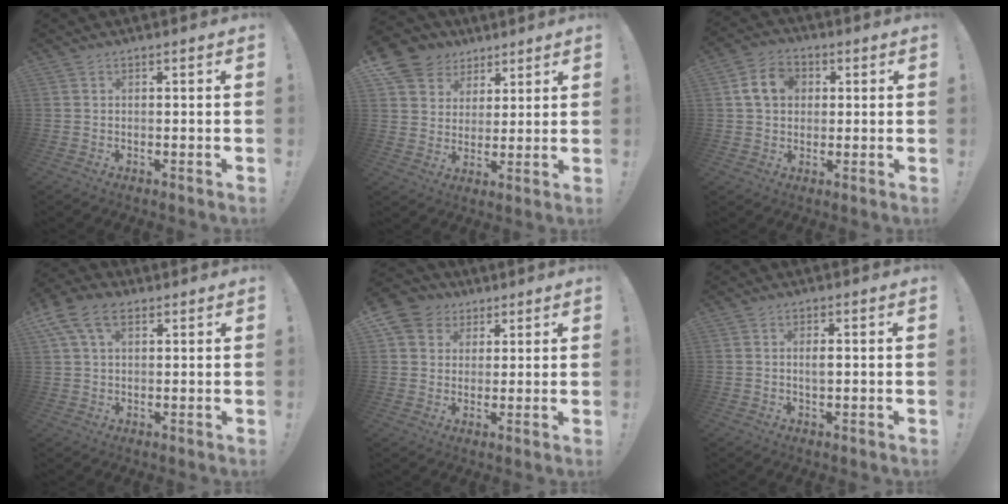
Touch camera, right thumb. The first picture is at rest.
{"total": 10.6, "force": [6.1, 8.4, 2.3], "torque": [-0.039, -0.043, 0.124]}
{"total": 9.3, "force": [2.3, 7.3, 5.2], "torque": [-0.080, 0.012, 0.048]}
{"total": 9.6, "force": [4.5, 5.8, 6.1], "torque": [-0.109, 0.003, 0.089]}
{"total": 8.5, "force": [3.6, 7.4, 2.1], "torque": [-0.033, -0.016, 0.075]}
{"total": 2.1, "force": [0.1, 0.8, 2.0], "torque": [-0.033, 0.001, 0.000]}